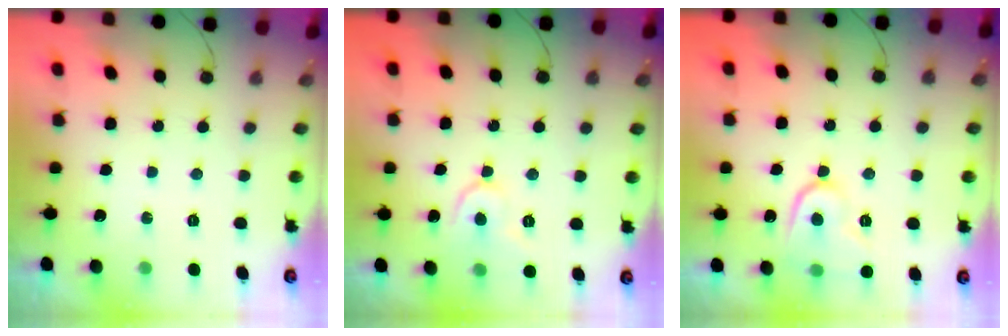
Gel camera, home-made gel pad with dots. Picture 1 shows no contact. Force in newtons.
{"total": 6.9, "press": 6.9, "slide": 0.6}
{"total": 10.3, "press": 10.2, "slide": 1.0}